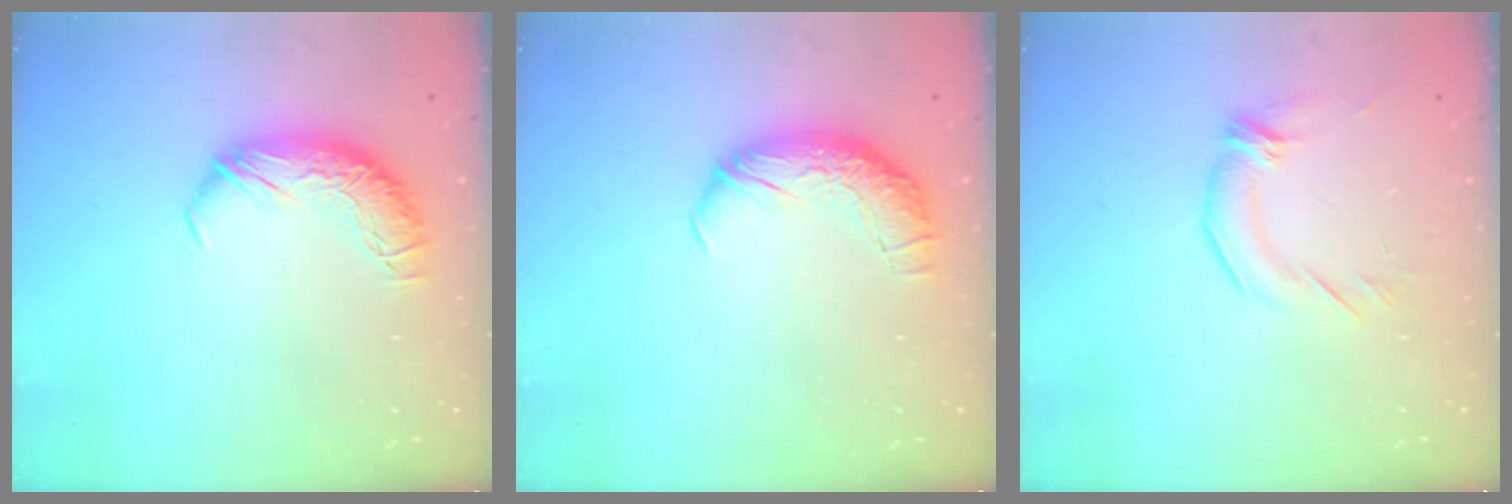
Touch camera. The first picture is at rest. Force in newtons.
{"total": 2.4, "press": 1.0, "slide": 2.2}
{"total": 2.2, "press": 1.1, "slide": 1.9}